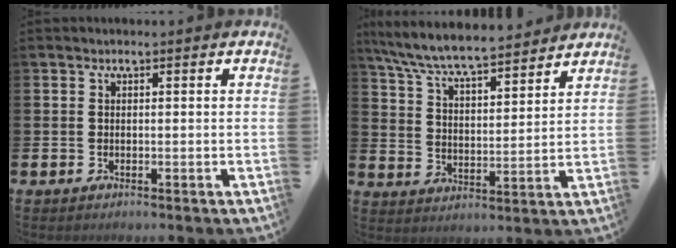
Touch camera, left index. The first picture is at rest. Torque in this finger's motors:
{"motor_torque": [1.13, -1.01, 1.02, 0.21]}